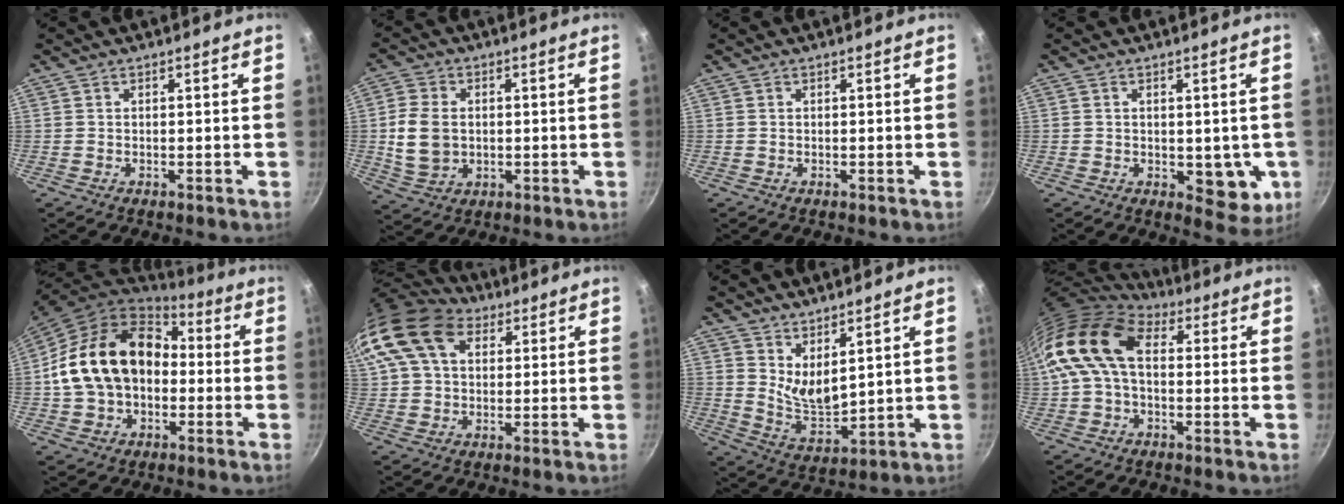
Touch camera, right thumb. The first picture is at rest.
{"total": 9.1, "force": [0.2, 6.9, 5.8], "torque": [-0.101, -0.002, 0.007]}
{"total": 0.0}
{"total": 7.6, "force": [-0.9, 4.6, 6.0], "torque": [-0.048, -0.010, -0.006]}
{"total": 20.1, "force": [0.1, 15.0, 13.3], "torque": [-0.222, 0.051, -0.002]}
{"total": 20.0, "force": [7.8, 13.9, 12.1], "torque": [-0.262, 0.031, 0.133]}
{"total": 7.6, "force": [4.6, 3.1, 5.2], "torque": [-0.079, -0.057, 0.093]}
{"total": 14.0, "force": [1.8, 9.0, 10.5], "torque": [-0.185, 0.020, 0.016]}